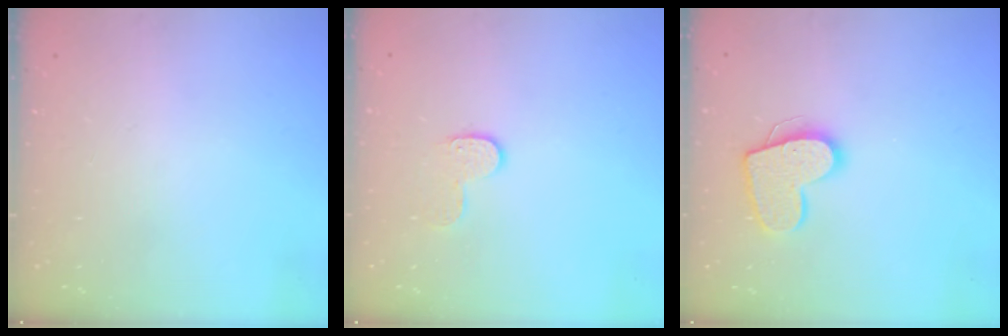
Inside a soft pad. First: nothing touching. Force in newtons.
{"total": 6.1, "press": 6.1, "slide": 0.2}
{"total": 13.5, "press": 13.5, "slide": 0.9}